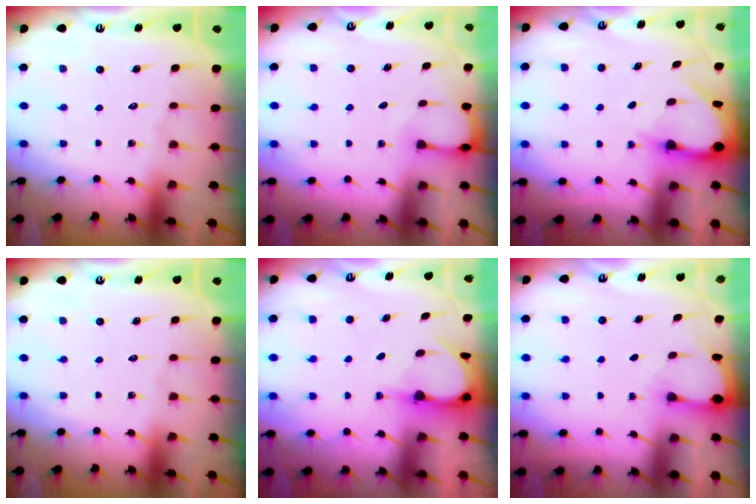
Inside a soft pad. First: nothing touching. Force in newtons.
{"total": 2.7, "press": 2.7, "slide": 0.4}
{"total": 3.7, "press": 3.7, "slide": 0.2}
{"total": 0.0}
{"total": 3.9, "press": 3.8, "slide": 0.3}
{"total": 2.0, "press": 2.0, "slide": 0.4}